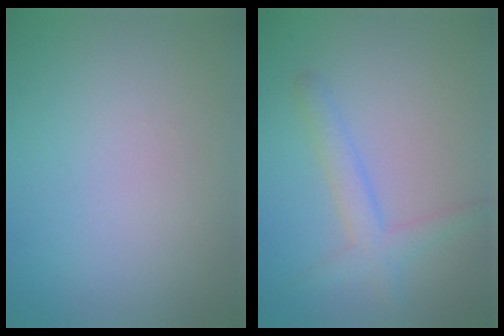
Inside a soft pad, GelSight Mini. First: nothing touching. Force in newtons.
{"total": 2.8, "press": 2.8, "slide": 0.2}